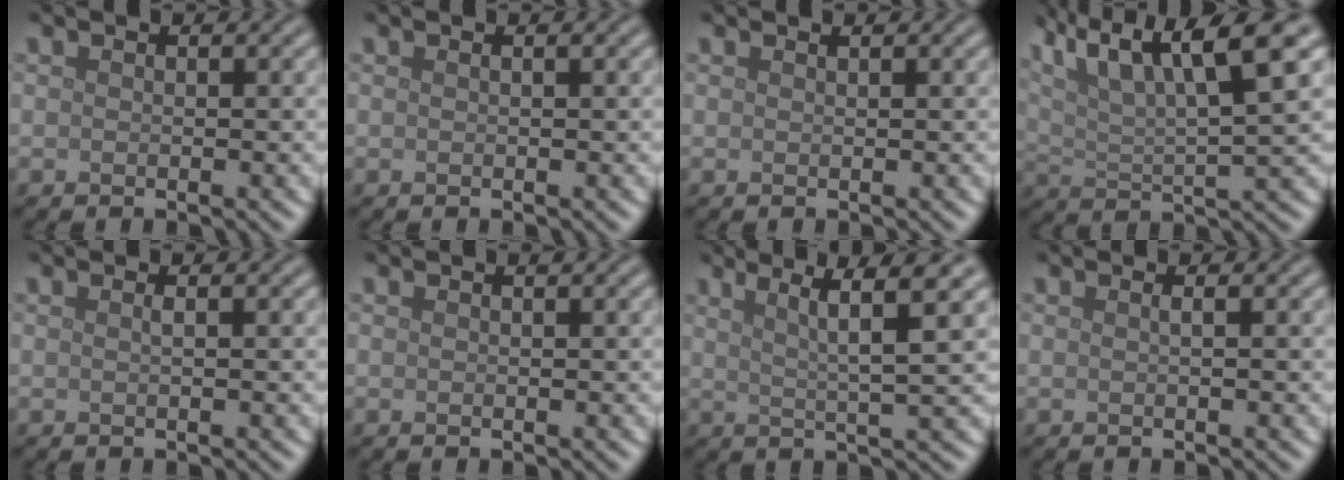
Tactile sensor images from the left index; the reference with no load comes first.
{"total": 0.0}
{"total": 0.0}
{"total": 11.2, "force": [6.0, 3.0, 8.9], "torque": [-0.158, 0.016, 0.101]}
{"total": 0.6, "force": [0.1, 0.2, 0.6], "torque": [-0.006, 0.003, 0.000]}
{"total": 0.0}
{"total": 5.5, "force": [3.0, 0.4, 4.6], "torque": [-0.076, 0.008, 0.055]}
{"total": 1.0, "force": [0.2, 0.4, 0.8], "torque": [-0.007, -0.002, -0.006]}